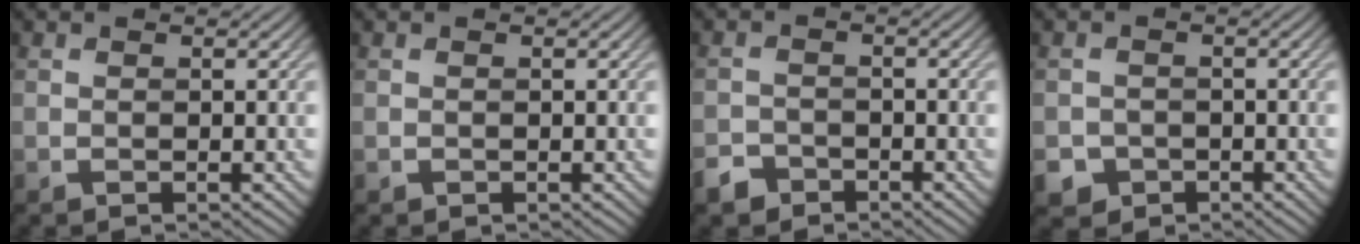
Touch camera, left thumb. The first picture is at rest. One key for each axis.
{"total": 0.0}
{"total": 2.7, "fx": -2.1, "fy": 1.6, "fz": 0.6, "tx": -0.011, "ty": -0.002, "tz": -0.046}
{"total": 3.4, "fx": -1.9, "fy": 2.7, "fz": 0.6, "tx": -0.010, "ty": -0.005, "tz": -0.035}